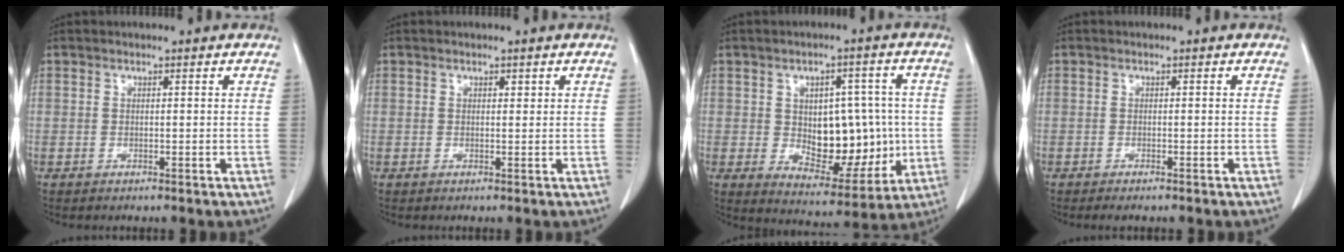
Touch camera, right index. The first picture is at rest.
{"total": 0.6, "force": [0.3, 0.3, 0.4], "torque": [-0.004, -0.001, 0.004]}
{"total": 13.1, "force": [-0.2, 7.6, 10.7], "torque": [-0.153, 0.012, 0.020]}
{"total": 1.9, "force": [-1.5, 0.2, 1.2], "torque": [-0.014, -0.005, -0.018]}